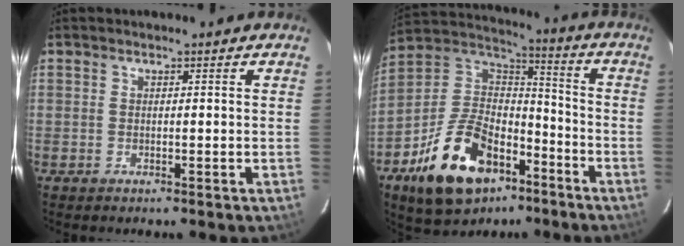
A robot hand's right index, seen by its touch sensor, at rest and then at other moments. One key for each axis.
{"total": 21.2, "fx": -11.5, "fy": 12.1, "fz": 13.1, "tx": -0.275, "ty": 0.019, "tz": -0.186}